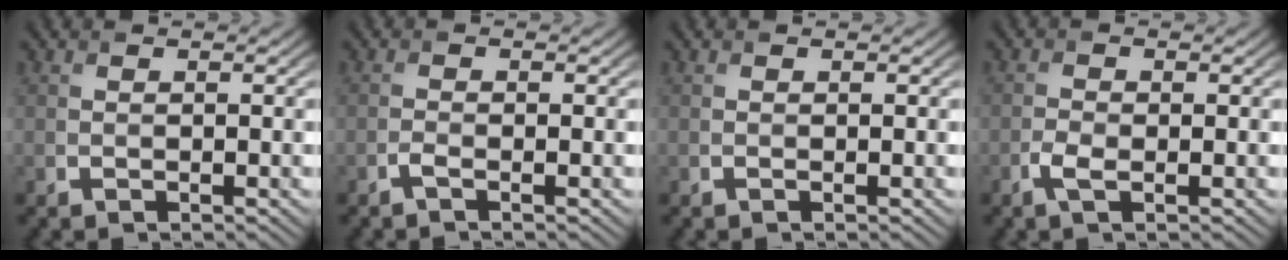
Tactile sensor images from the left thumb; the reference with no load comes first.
{"total": 1.0, "force": [-0.7, 0.2, 0.7], "torque": [-0.015, 0.002, -0.016]}
{"total": 0.0}
{"total": 2.0, "force": [-0.9, 0.8, 1.5], "torque": [-0.036, -0.001, -0.022]}